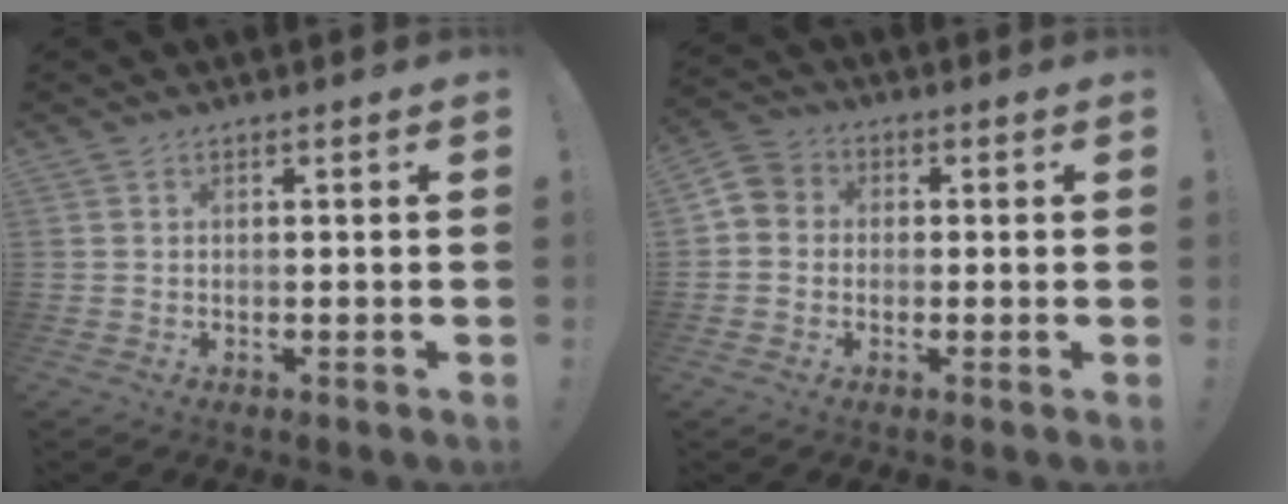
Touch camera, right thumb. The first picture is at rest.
{"total": 5.1, "force": [-1.0, 4.6, 1.9], "torque": [-0.033, 0.017, -0.019]}